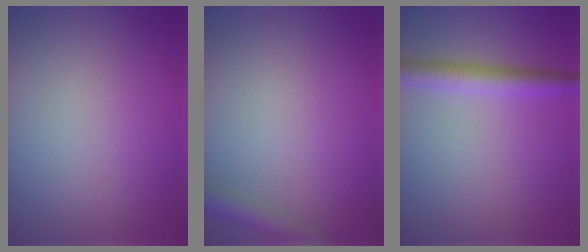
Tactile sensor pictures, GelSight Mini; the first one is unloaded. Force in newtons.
{"total": 2.4, "press": 2.4, "slide": 0.1}
{"total": 3.5, "press": 3.5, "slide": 0.1}